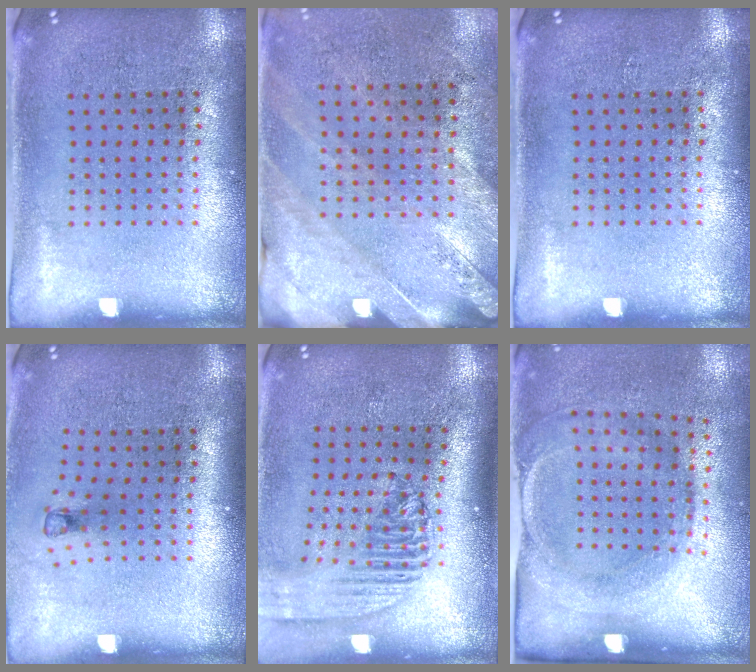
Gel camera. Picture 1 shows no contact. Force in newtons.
{"total": 2.4, "press": 2.0, "slide": 1.3}
{"total": 0.0}
{"total": 0.8, "press": 0.4, "slide": 0.7}
{"total": 2.3, "press": 1.7, "slide": 1.5}
{"total": 1.8, "press": 1.2, "slide": 1.4}